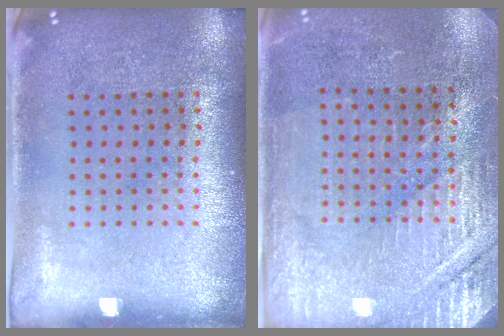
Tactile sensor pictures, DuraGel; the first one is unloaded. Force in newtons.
{"total": 2.9, "press": 2.9, "slide": 0.3}